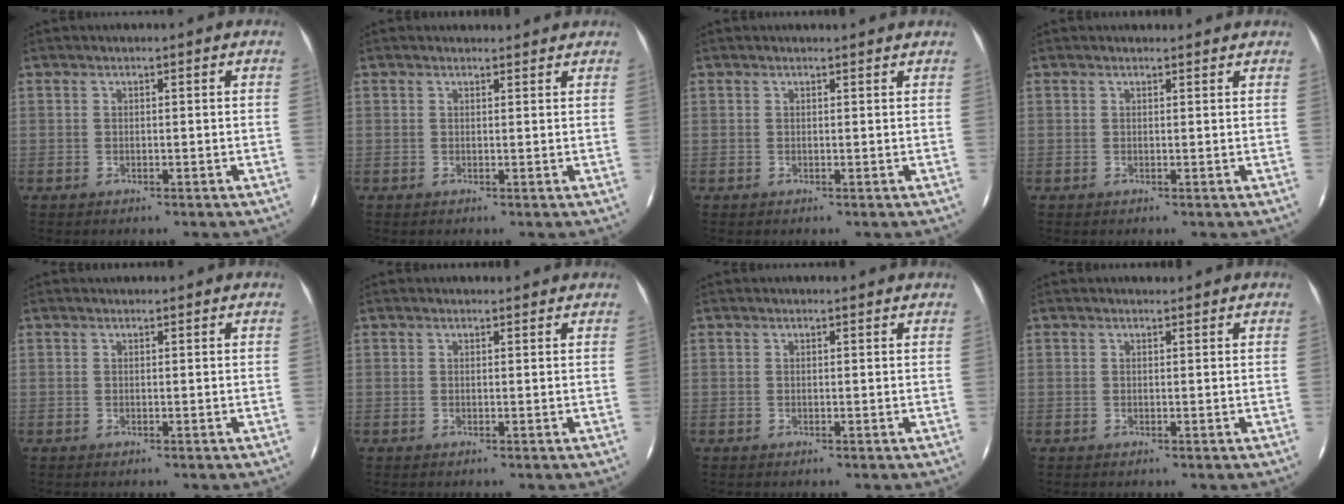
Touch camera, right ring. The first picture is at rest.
{"total": 3.0, "force": [2.8, 0.9, 0.6], "torque": [-0.019, 0.011, 0.030]}
{"total": 3.5, "force": [3.4, 0.1, 1.0], "torque": [-0.013, 0.006, 0.033]}
{"total": 2.8, "force": [2.6, 0.6, 0.8], "torque": [-0.020, 0.009, 0.028]}
{"total": 0.5, "force": [0.5, 0.2, 0.0], "torque": [-0.003, 0.004, 0.008]}
{"total": 2.2, "force": [2.1, 0.6, 0.5], "torque": [-0.017, 0.008, 0.021]}
{"total": 2.8, "force": [2.7, 0.3, 0.8], "torque": [-0.017, 0.007, 0.025]}
{"total": 0.7, "force": [0.7, 0.3, 0.1], "torque": [-0.005, 0.005, 0.010]}